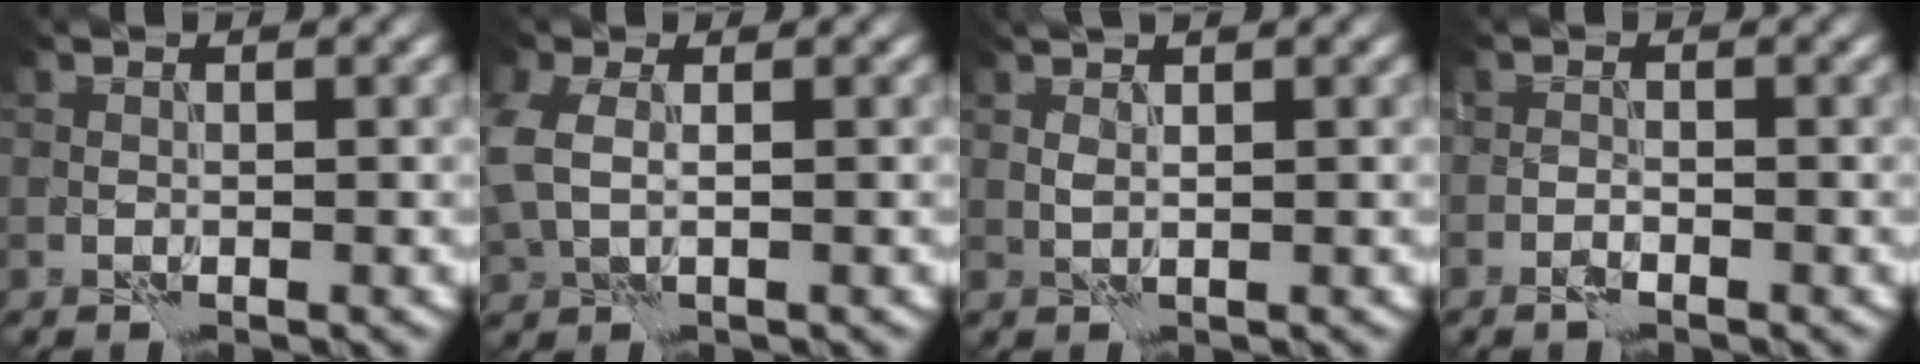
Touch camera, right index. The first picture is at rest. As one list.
[{"total": 3.9, "force": [0.4, 2.6, 2.8], "torque": [-0.079, -0.001, 0.008]}, {"total": 2.1, "force": [1.5, 0.4, 1.5], "torque": [-0.018, 0.004, 0.011]}, {"total": 1.1, "force": [-0.9, 0.4, 0.6], "torque": [-0.014, 0.001, -0.020]}]